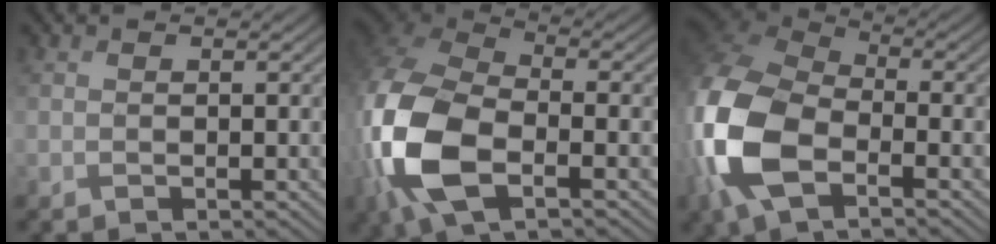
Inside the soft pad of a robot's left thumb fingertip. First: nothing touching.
{"total": 13.5, "force": [-3.7, 6.8, 11.1], "torque": [-0.301, -0.018, -0.080]}
{"total": 14.1, "force": [-4.3, 7.4, 11.2], "torque": [-0.306, -0.013, -0.089]}